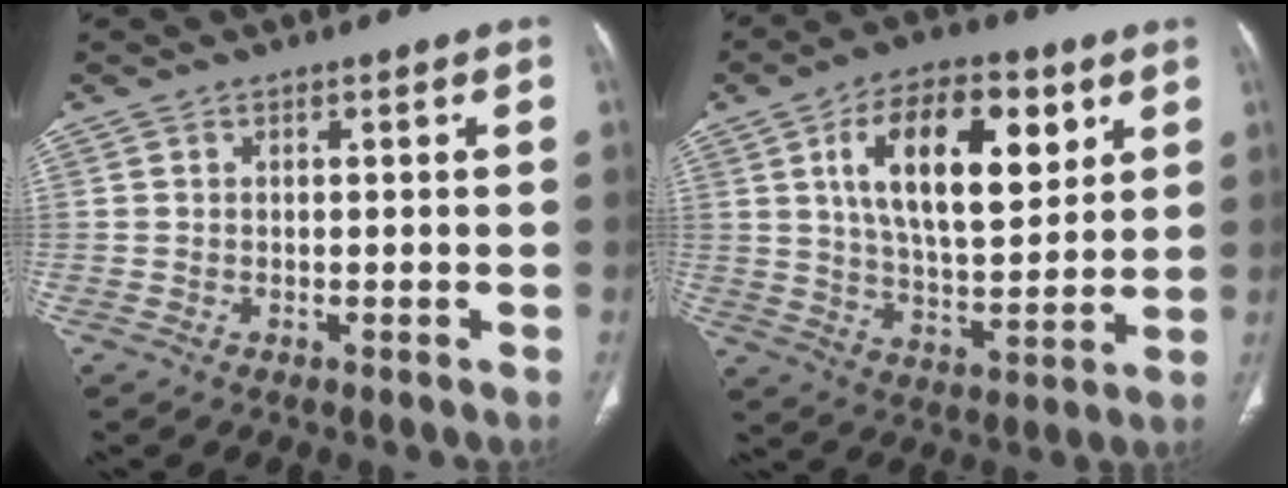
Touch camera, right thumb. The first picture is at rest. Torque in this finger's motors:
{"motor_torque": [-1.12, 1.86, 1.13, 0.78, 0.45]}